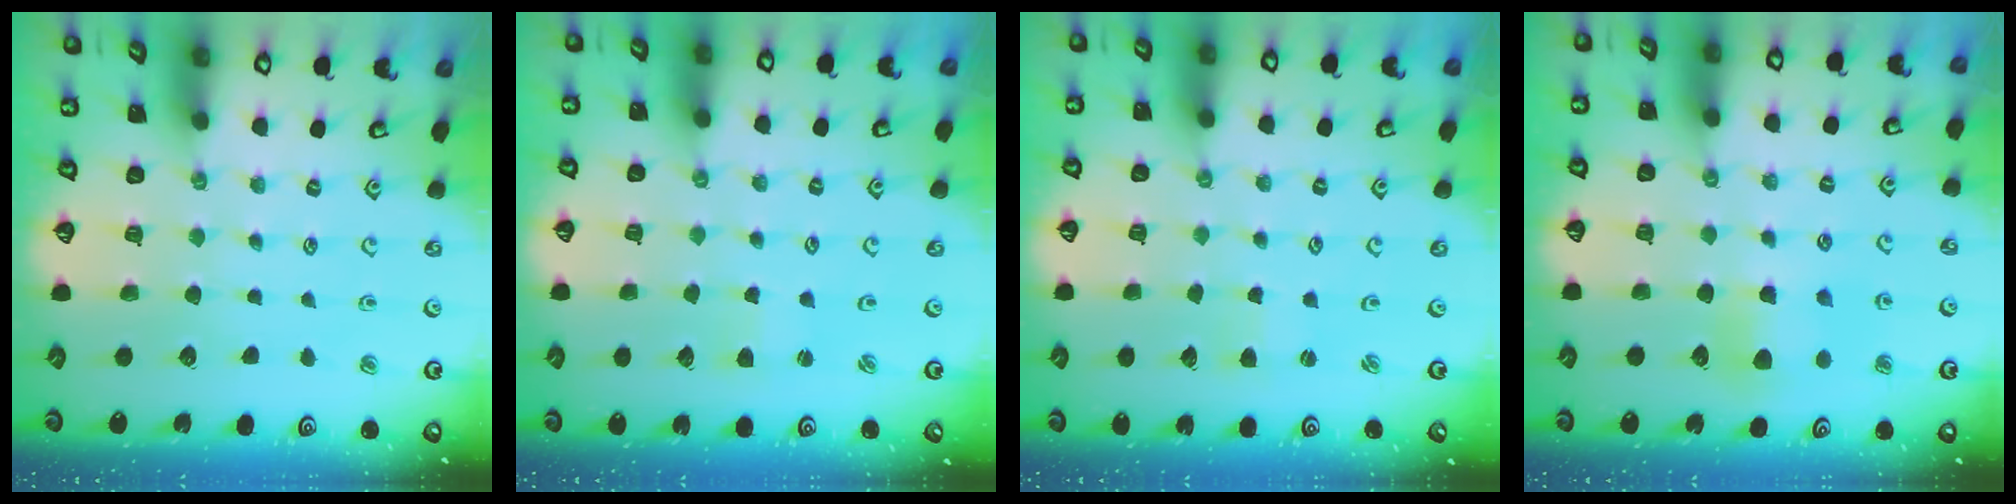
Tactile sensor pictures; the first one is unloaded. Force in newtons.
{"total": 1.6, "press": 1.6, "slide": 0.2}
{"total": 1.7, "press": 1.7, "slide": 0.2}
{"total": 6.4, "press": 6.4, "slide": 0.4}